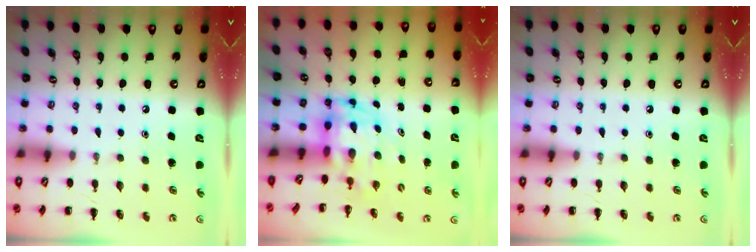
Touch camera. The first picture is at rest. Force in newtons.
{"total": 4.0, "press": 3.9, "slide": 0.8}
{"total": 0.0}